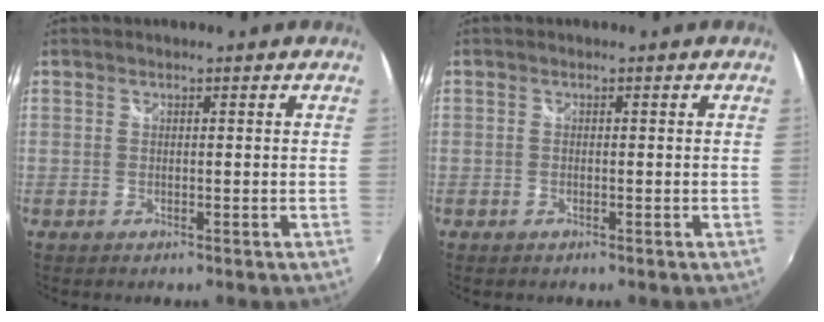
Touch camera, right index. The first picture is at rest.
{"total": 0.8, "force": [-0.6, 0.4, 0.3], "torque": [-0.006, -0.002, -0.013]}